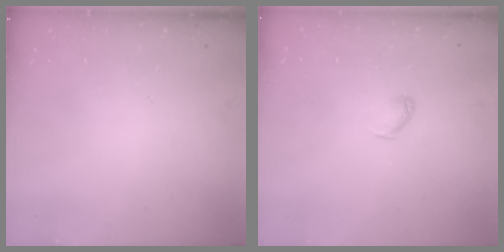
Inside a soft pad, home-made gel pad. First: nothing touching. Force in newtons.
{"total": 3.9, "press": 3.8, "slide": 0.5}